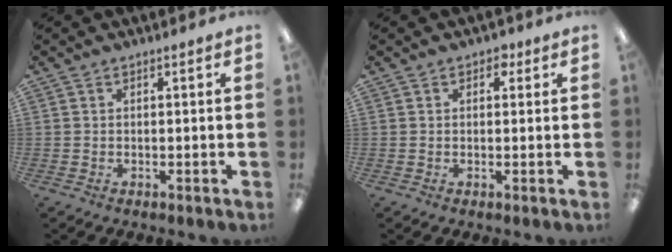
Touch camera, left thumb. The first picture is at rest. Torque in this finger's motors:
{"motor_torque": [-0.19, -0.03, -0.34, 0.22, -0.02]}